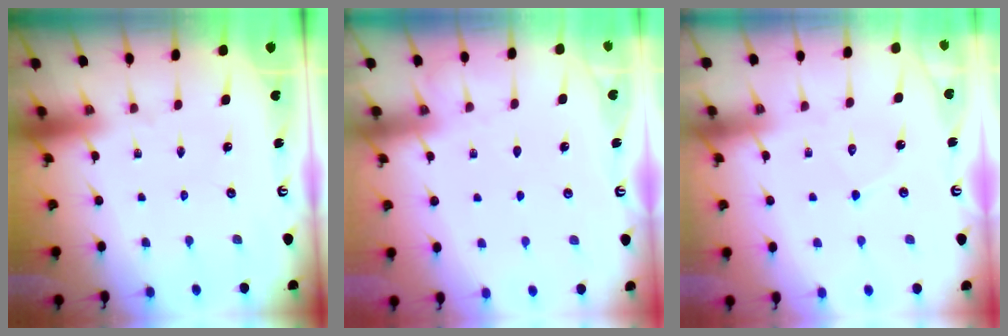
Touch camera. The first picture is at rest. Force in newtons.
{"total": 3.8, "press": 3.8, "slide": 0.6}
{"total": 4.4, "press": 4.4, "slide": 0.3}